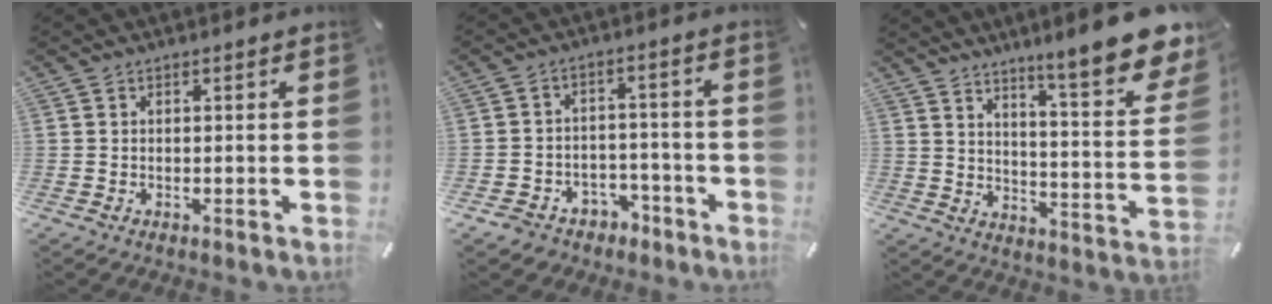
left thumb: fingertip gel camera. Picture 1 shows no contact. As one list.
[{"total": 5.3, "force": [-2.8, 4.5, 0.9], "torque": [-0.014, 0.020, -0.048]}, {"total": 14.3, "force": [10.7, 3.1, 9.0], "torque": [-0.130, -0.099, 0.175]}]